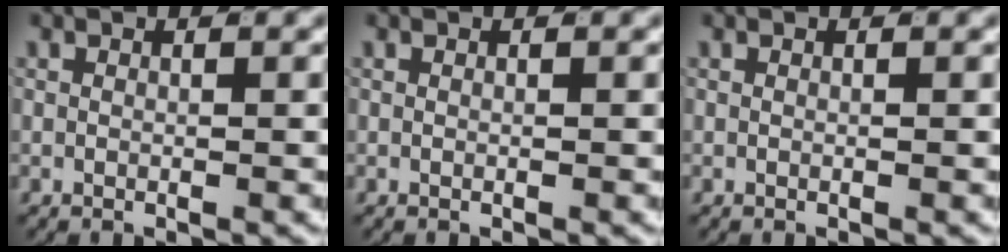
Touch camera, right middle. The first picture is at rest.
{"total": 0.0}
{"total": 0.0}